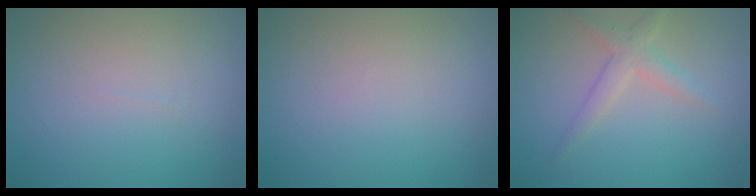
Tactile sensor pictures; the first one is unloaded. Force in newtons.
{"total": 0.0}
{"total": 2.3, "press": 2.3, "slide": 0.1}